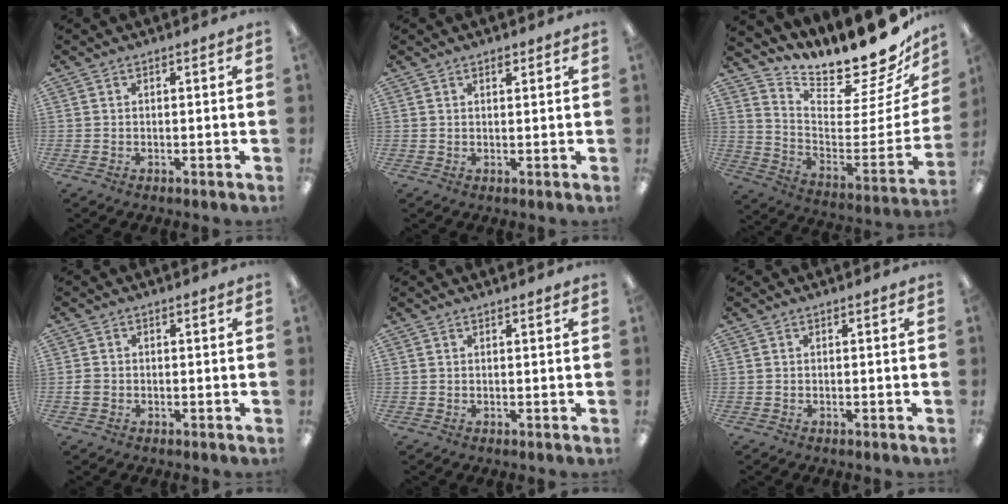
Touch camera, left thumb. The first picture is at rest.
{"total": 1.4, "force": [1.2, 0.6, 0.6], "torque": [-0.006, -0.004, 0.020]}
{"total": 16.8, "force": [15.0, 3.4, 6.7], "torque": [-0.079, -0.140, 0.241]}
{"total": 1.6, "force": [-0.3, 1.4, 0.7], "torque": [-0.012, 0.004, -0.007]}
{"total": 0.6, "force": [0.6, 0.0, 0.0], "torque": [0.006, -0.004, 0.010]}
{"total": 0.0}